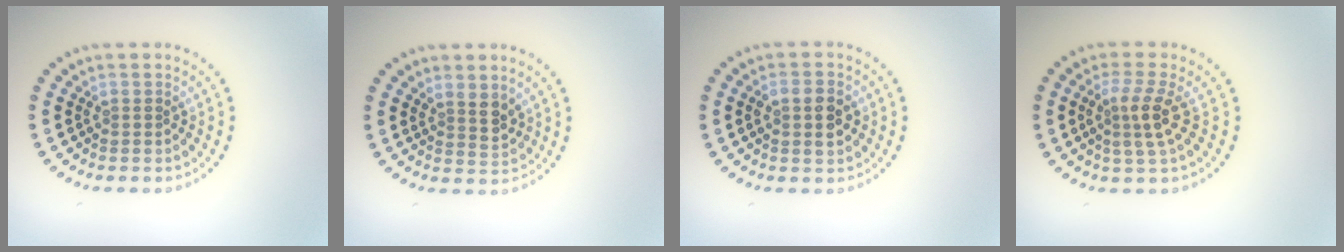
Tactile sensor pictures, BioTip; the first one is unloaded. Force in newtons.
{"total": 2.1, "press": 1.7, "slide": 1.1}
{"total": 2.5, "press": 2.5, "slide": 0.3}
{"total": 2.8, "press": 2.4, "slide": 1.5}